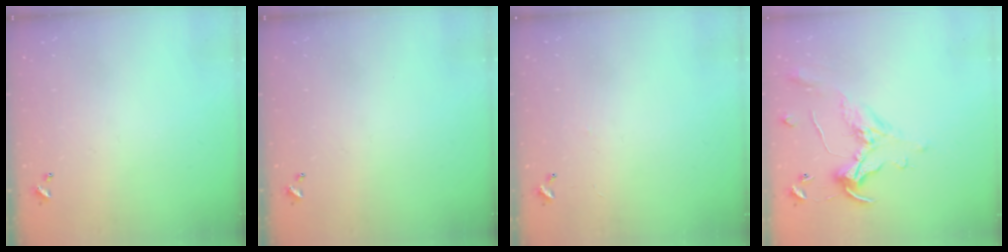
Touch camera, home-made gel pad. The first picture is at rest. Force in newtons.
{"total": 0.0}
{"total": 4.0, "press": 3.9, "slide": 0.3}
{"total": 1.1, "press": 0.8, "slide": 0.9}